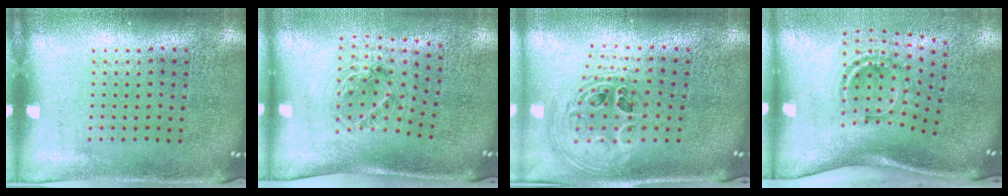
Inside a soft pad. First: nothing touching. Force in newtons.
{"total": 1.2, "press": 1.1, "slide": 0.5}
{"total": 1.5, "press": 1.4, "slide": 0.7}
{"total": 2.0, "press": 1.3, "slide": 1.6}